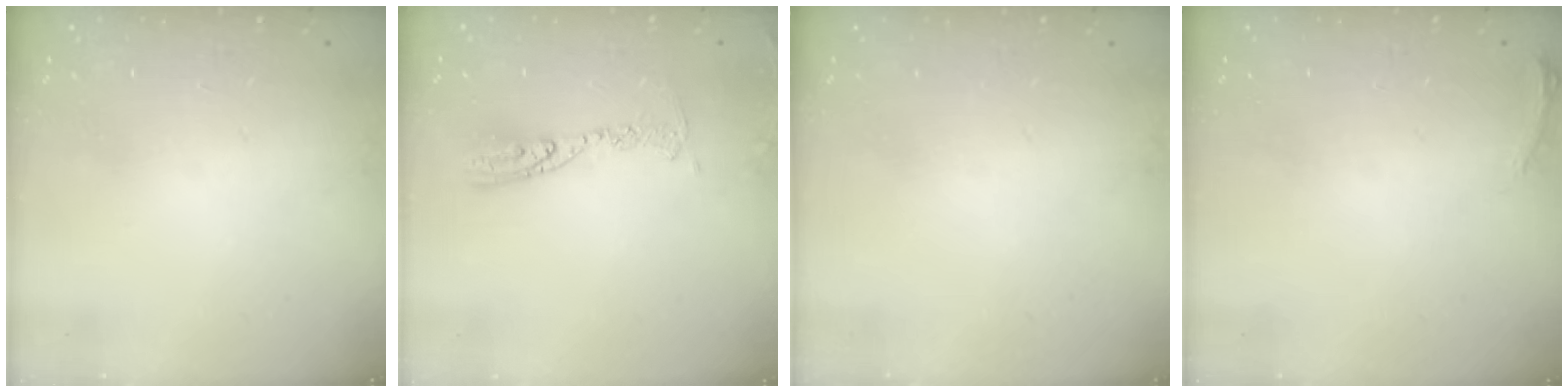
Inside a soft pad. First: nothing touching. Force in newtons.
{"total": 9.5, "press": 9.4, "slide": 0.9}
{"total": 0.0}
{"total": 5.0, "press": 4.7, "slide": 1.9}